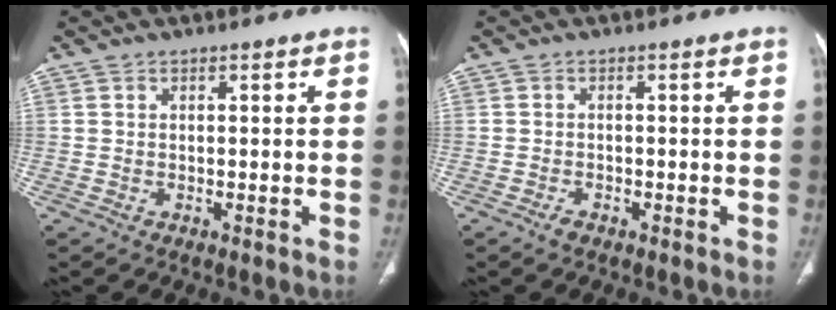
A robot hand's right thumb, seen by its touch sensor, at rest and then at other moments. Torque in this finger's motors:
{"motor_torque": [-0.20, 0.05, 0.37, -0.02, 0.05]}